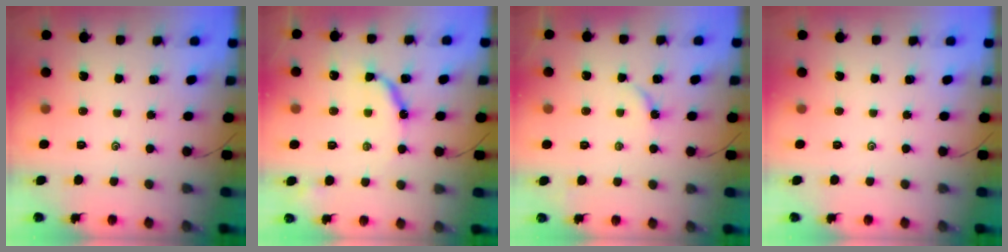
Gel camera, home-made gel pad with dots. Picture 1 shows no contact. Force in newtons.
{"total": 9.9, "press": 9.9, "slide": 0.9}
{"total": 3.3, "press": 3.2, "slide": 0.5}
{"total": 0.0}